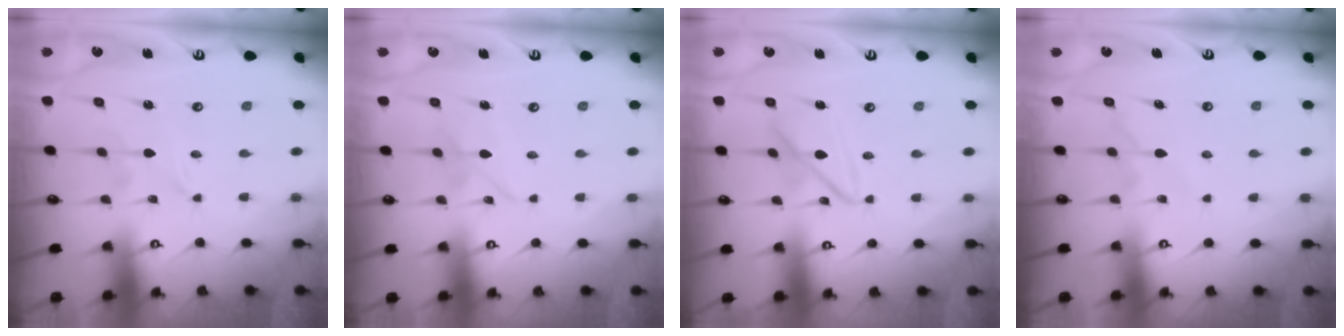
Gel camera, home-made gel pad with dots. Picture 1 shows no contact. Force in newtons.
{"total": 4.7, "press": 4.7, "slide": 0.4}
{"total": 10.5, "press": 10.5, "slide": 1.0}
{"total": 6.0, "press": 6.0, "slide": 0.9}